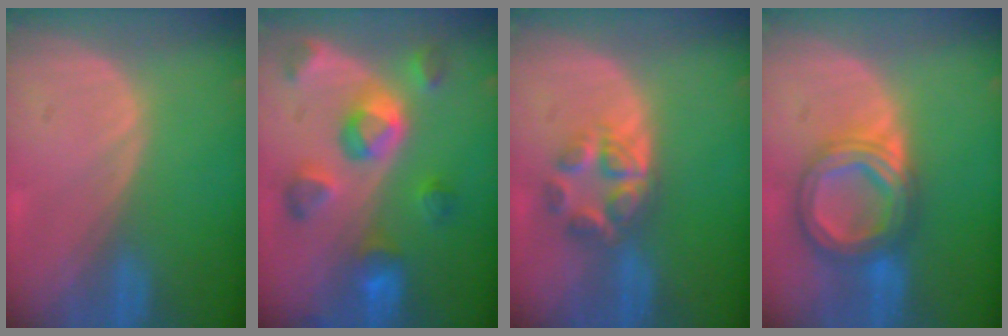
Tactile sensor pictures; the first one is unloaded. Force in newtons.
{"total": 9.3, "press": 8.5, "slide": 3.9}
{"total": 5.8, "press": 5.4, "slide": 2.2}
{"total": 8.4, "press": 8.4, "slide": 0.8}